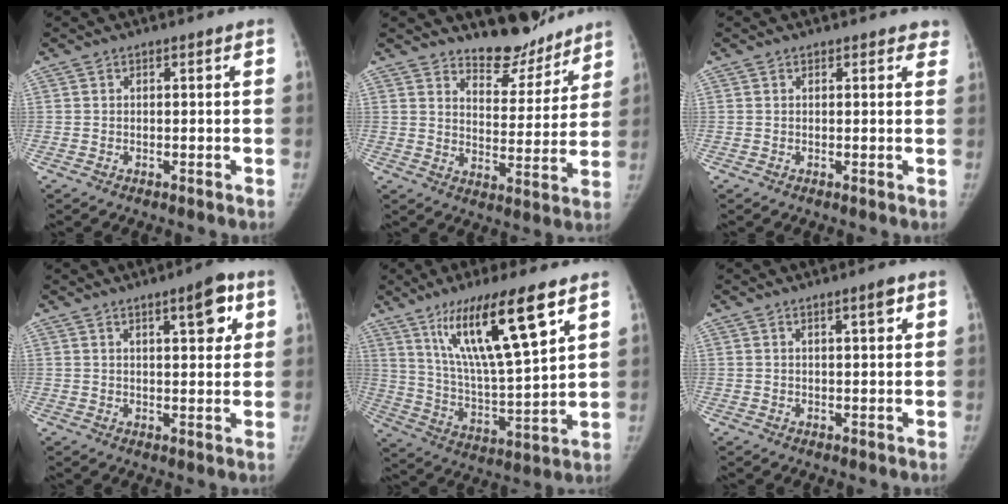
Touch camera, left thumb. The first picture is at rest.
{"total": 10.7, "force": [9.8, 3.7, 2.2], "torque": [0.002, -0.083, 0.149]}
{"total": 2.8, "force": [2.4, 1.3, 0.4], "torque": [0.028, -0.005, 0.014]}
{"total": 6.7, "force": [3.2, 2.1, 5.5], "torque": [-0.061, -0.013, 0.042]}
{"total": 19.6, "force": [10.5, 3.3, 16.2], "torque": [-0.276, -0.047, 0.195]}
{"total": 2.6, "force": [1.4, 0.4, 2.1], "torque": [-0.028, -0.007, 0.022]}